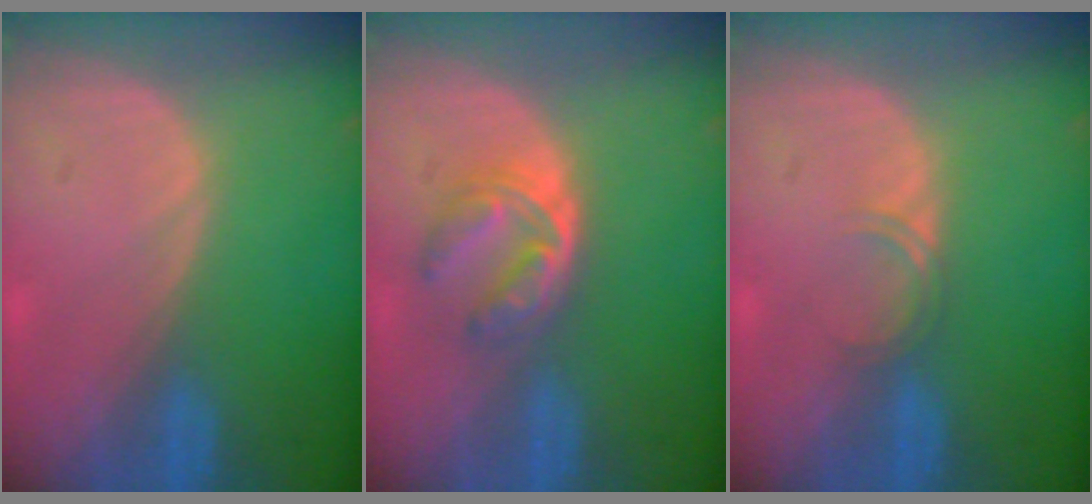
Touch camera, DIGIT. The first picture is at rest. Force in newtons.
{"total": 6.2, "press": 5.1, "slide": 3.6}
{"total": 1.7, "press": 1.7, "slide": 0.3}